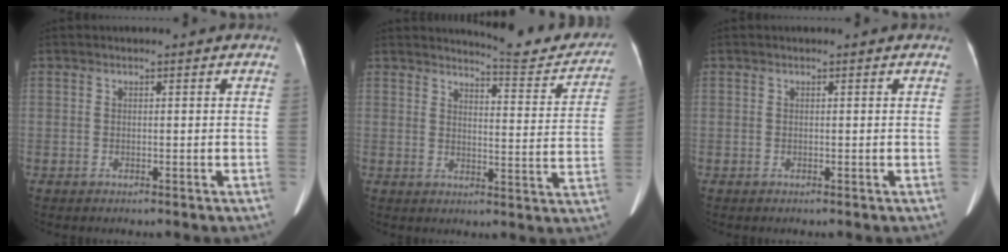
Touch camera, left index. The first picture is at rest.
{"total": 10.9, "force": [10.7, 0.9, 2.0], "torque": [-0.015, -0.040, 0.121]}
{"total": 0.0}